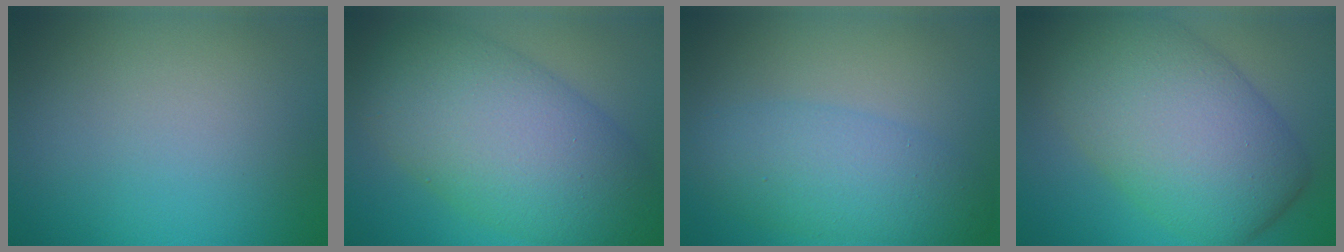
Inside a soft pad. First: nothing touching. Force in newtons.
{"total": 11.6, "press": 11.6, "slide": 0.3}
{"total": 4.9, "press": 4.9, "slide": 0.1}
{"total": 12.0, "press": 12.0, "slide": 0.5}